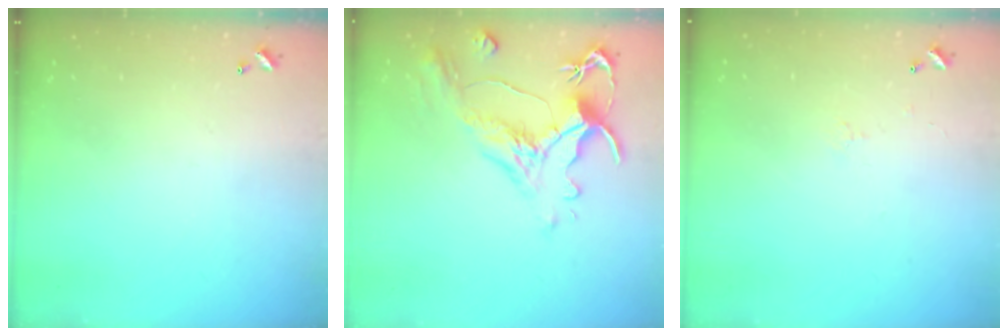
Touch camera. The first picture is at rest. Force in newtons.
{"total": 1.6, "press": 0.4, "slide": 1.6}
{"total": 0.7, "press": 0.2, "slide": 0.6}